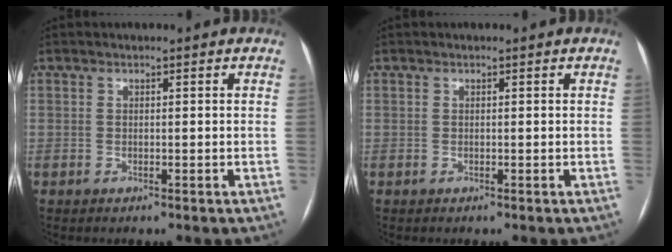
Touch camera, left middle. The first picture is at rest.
{"total": 0.0}